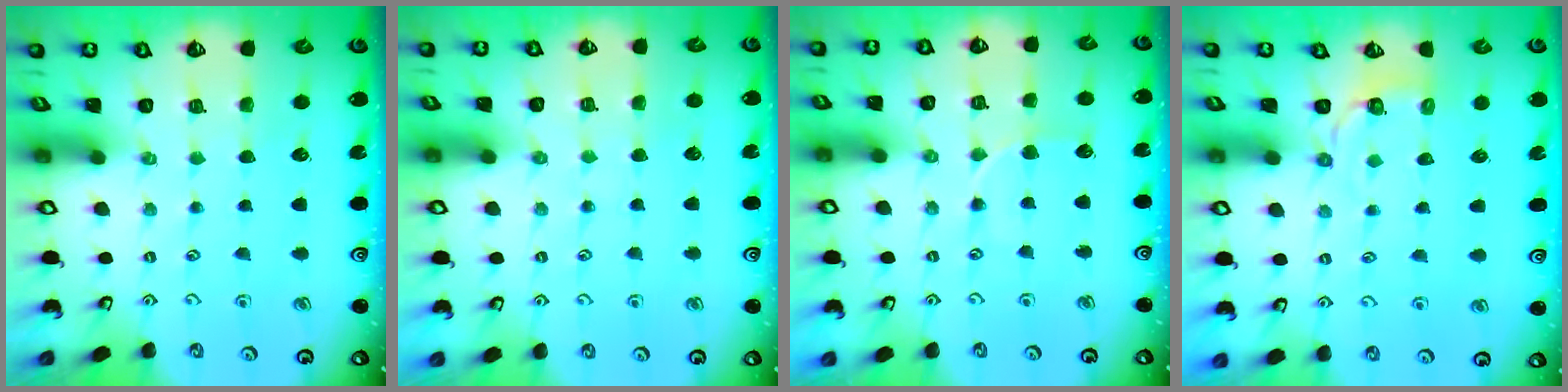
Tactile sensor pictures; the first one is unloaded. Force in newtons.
{"total": 4.8, "press": 4.7, "slide": 0.6}
{"total": 3.5, "press": 3.5, "slide": 0.5}
{"total": 3.3, "press": 1.9, "slide": 2.7}